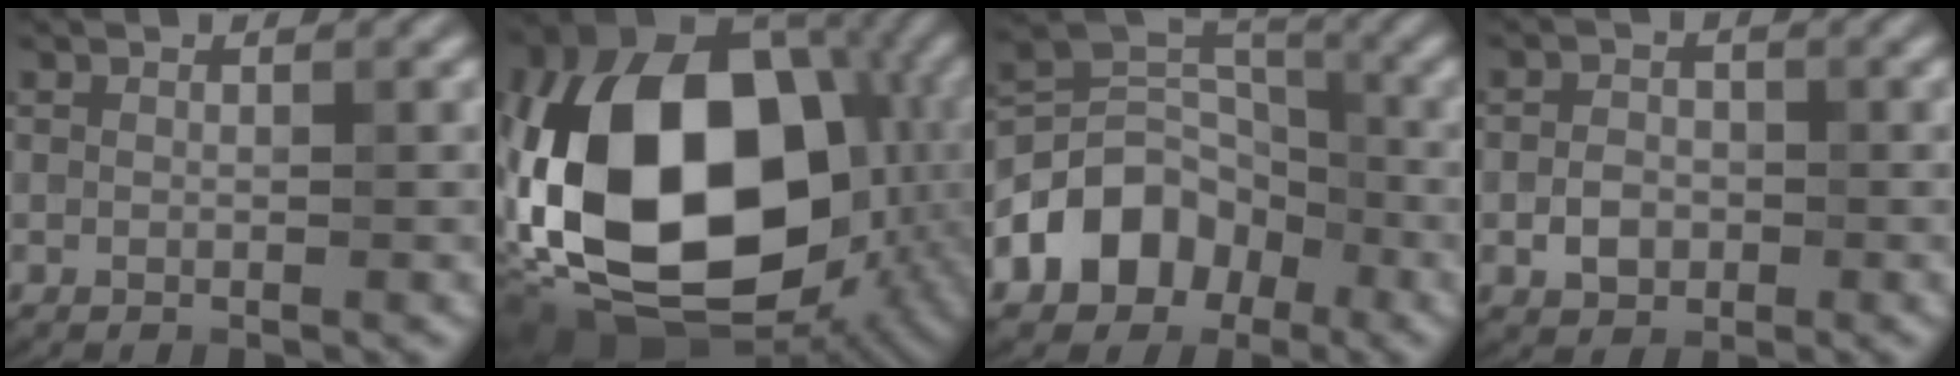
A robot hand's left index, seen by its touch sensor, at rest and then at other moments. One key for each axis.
{"total": 21.3, "fx": -2.0, "fy": 14.1, "fz": 15.8, "tx": -0.356, "ty": -0.015, "tz": -0.018}
{"total": 7.1, "fx": -3.4, "fy": 5.1, "fz": 3.5, "tx": -0.045, "ty": 0.007, "tz": -0.067}
{"total": 2.1, "fx": -0.7, "fy": 1.5, "fz": 1.2, "tx": -0.019, "ty": 0.002, "tz": -0.016}